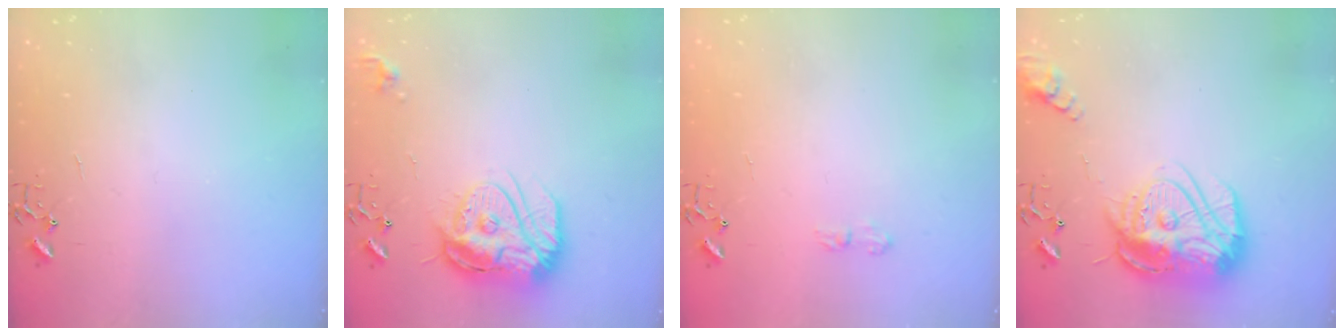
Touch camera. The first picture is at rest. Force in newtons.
{"total": 17.0, "press": 16.9, "slide": 1.4}
{"total": 6.4, "press": 6.4, "slide": 0.9}
{"total": 18.8, "press": 18.8, "slide": 1.8}